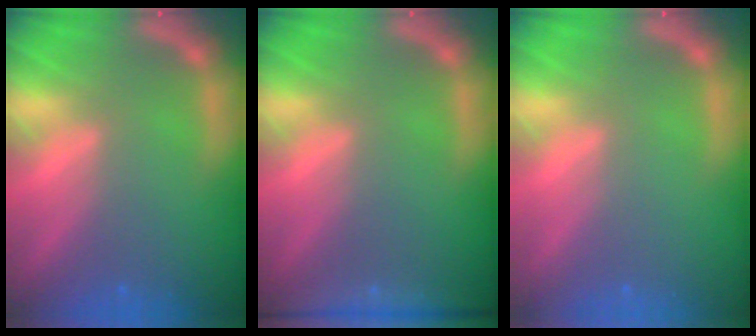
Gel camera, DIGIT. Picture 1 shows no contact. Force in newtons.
{"total": 6.0}
{"total": 0.0}